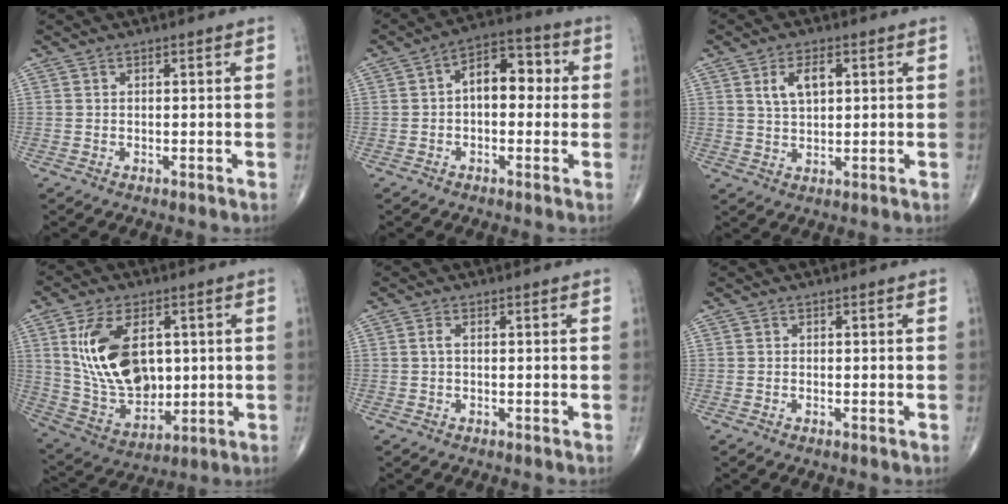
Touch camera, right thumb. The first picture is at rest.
{"total": 9.0, "force": [0.5, 5.4, 7.1], "torque": [-0.080, 0.033, -0.003]}
{"total": 5.7, "force": [1.9, 3.1, 4.4], "torque": [-0.075, -0.002, 0.037]}
{"total": 17.8, "force": [3.6, 11.0, 13.5], "torque": [-0.225, -0.017, 0.082]}
{"total": 1.1, "force": [0.1, 0.4, 1.0], "torque": [-0.024, 0.000, 0.001]}
{"total": 0.0}